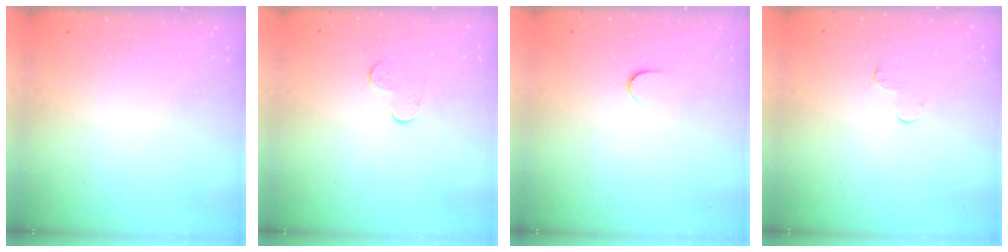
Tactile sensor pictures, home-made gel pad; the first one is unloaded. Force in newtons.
{"total": 5.9, "press": 5.8, "slide": 0.6}
{"total": 4.8, "press": 4.8, "slide": 0.5}
{"total": 3.9, "press": 3.8, "slide": 0.5}